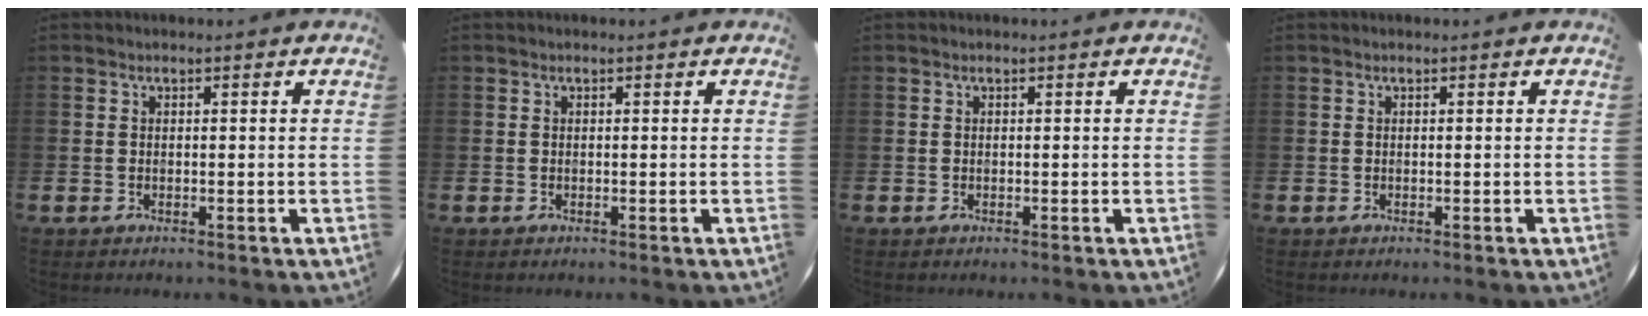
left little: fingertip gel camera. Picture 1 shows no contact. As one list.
[{"total": 0.0}, {"total": 0.0}, {"total": 0.0}]